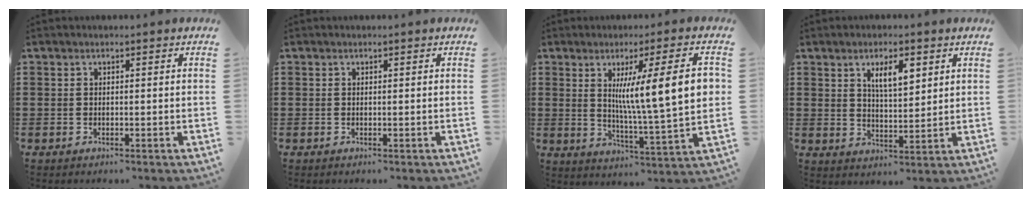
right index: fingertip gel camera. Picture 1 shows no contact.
{"total": 0.0}
{"total": 12.6, "force": [3.0, 1.5, 12.2], "torque": [-0.209, -0.004, 0.045]}
{"total": 5.3, "force": [2.6, 1.8, 4.2], "torque": [-0.074, 0.001, 0.041]}